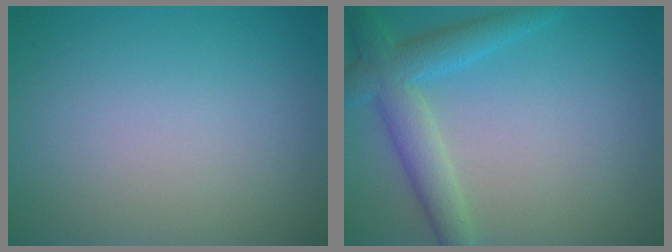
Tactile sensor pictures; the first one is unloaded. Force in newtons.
{"total": 4.3, "press": 4.3, "slide": 0.0}